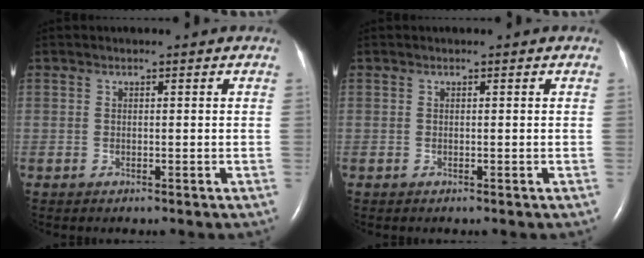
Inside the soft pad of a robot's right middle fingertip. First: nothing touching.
{"total": 0.0}